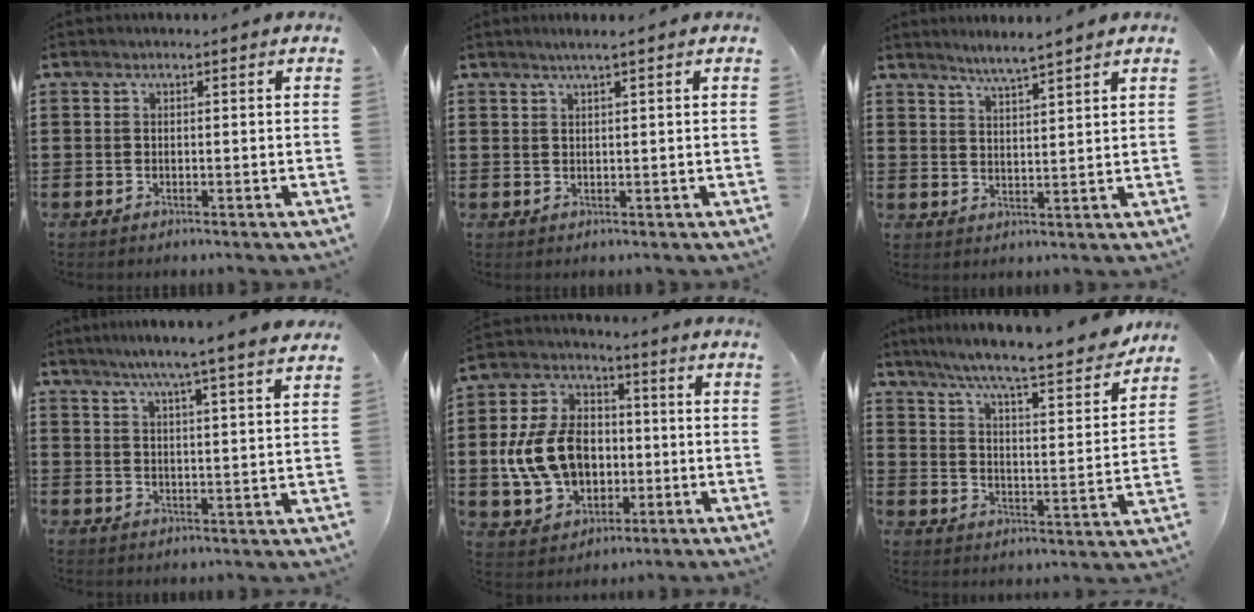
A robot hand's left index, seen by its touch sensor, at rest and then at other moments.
{"total": 1.6, "force": [1.1, -0.2, 1.2], "torque": [-0.023, 0.000, 0.020]}
{"total": 3.3, "force": [3.1, -0.7, 1.0], "torque": [-0.027, -0.011, 0.055]}
{"total": 5.6, "force": [4.6, -1.1, 2.9], "torque": [-0.071, -0.021, 0.076]}
{"total": 11.8, "force": [-0.9, 9.2, 7.4], "torque": [-0.186, 0.023, -0.015]}
{"total": 7.6, "force": [6.7, -0.3, 3.5], "torque": [-0.089, -0.051, 0.105]}